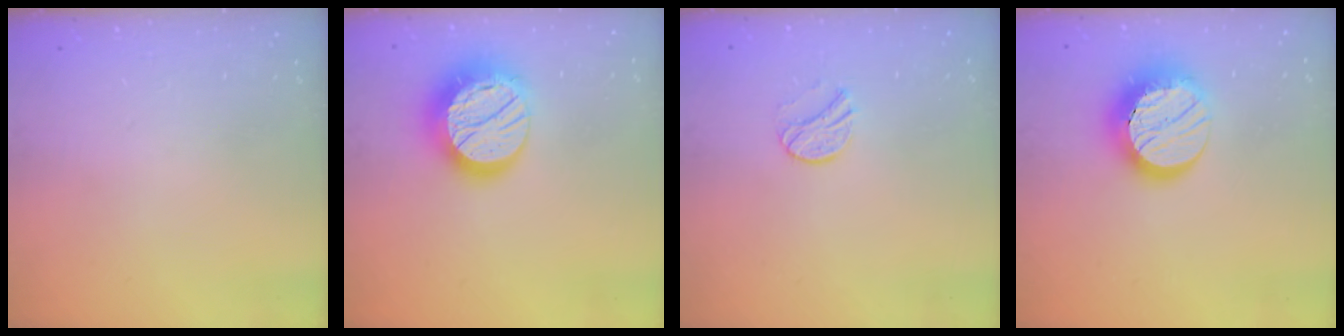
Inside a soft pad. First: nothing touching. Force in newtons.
{"total": 19.6, "press": 19.6, "slide": 1.5}
{"total": 7.4, "press": 7.4, "slide": 0.6}
{"total": 15.3, "press": 15.3, "slide": 1.1}